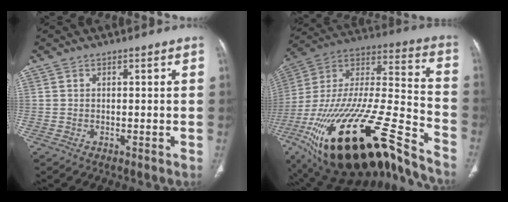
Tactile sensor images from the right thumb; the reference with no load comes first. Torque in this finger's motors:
{"motor_torque": [2.02, -0.29, 2.17, -0.60, 1.05]}